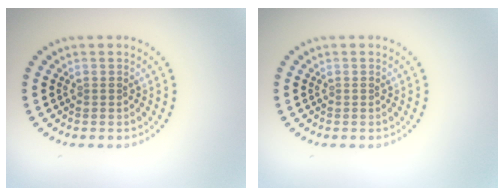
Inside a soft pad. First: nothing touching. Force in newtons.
{"total": 0.0}